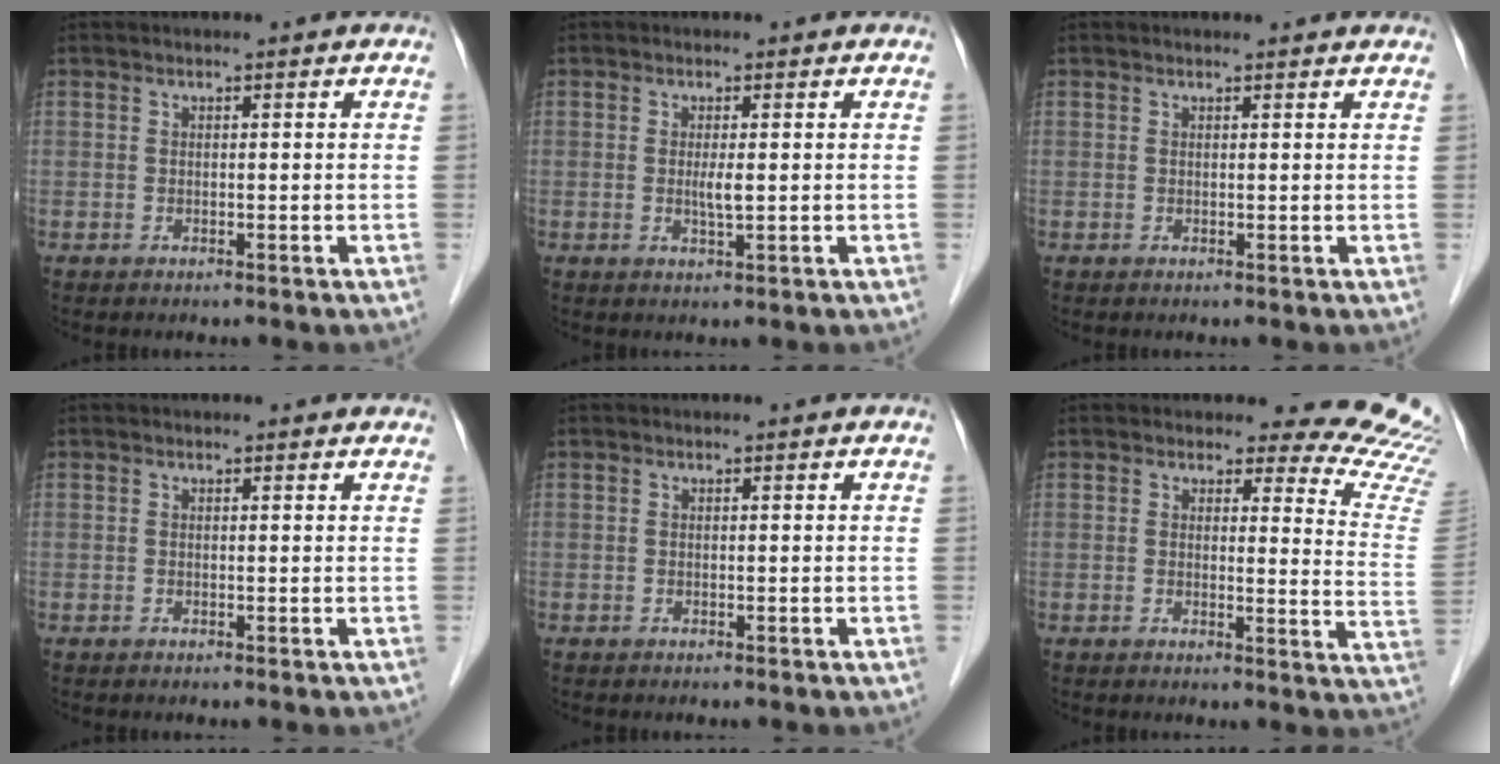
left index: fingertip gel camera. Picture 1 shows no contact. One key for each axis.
{"total": 1.8, "fx": 0.1, "fy": 0.2, "fz": 1.8, "tx": -0.039, "ty": -0.003, "tz": 0.001}
{"total": 2.8, "fx": 2.7, "fy": 0.6, "fz": 0.5, "tx": -0.012, "ty": 0.010, "tz": 0.024}
{"total": 0.9, "fx": 0.8, "fy": 0.4, "fz": 0.2, "tx": -0.009, "ty": 0.001, "tz": 0.004}
{"total": 0.0}
{"total": 12.9, "fx": 12.5, "fy": 2.4, "fz": 2.2, "tx": 0.011, "ty": -0.121, "tz": 0.091}